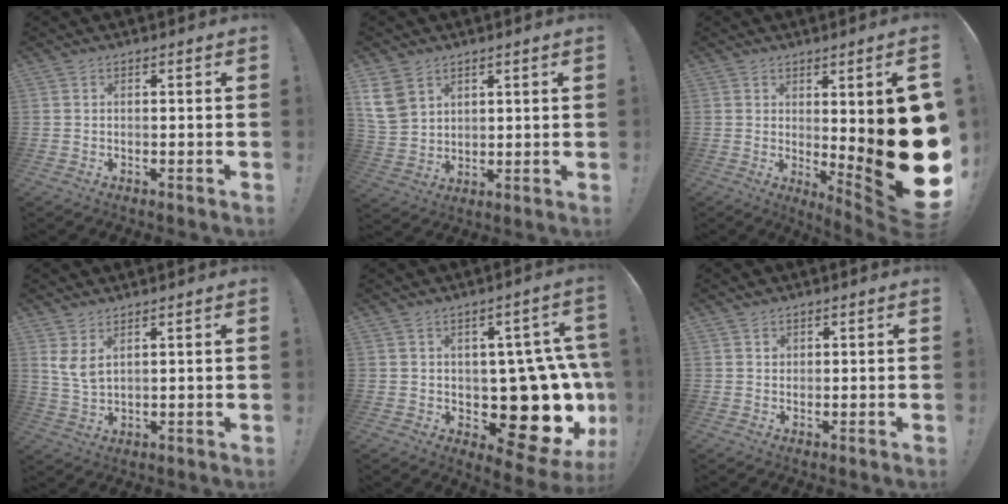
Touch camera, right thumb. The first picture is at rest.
{"total": 9.2, "force": [5.2, 6.5, 3.9], "torque": [-0.087, -0.018, 0.104]}
{"total": 16.8, "force": [0.5, 2.3, 16.7], "torque": [-0.214, -0.047, 0.017]}
{"total": 5.0, "force": [3.1, 1.6, 3.7], "torque": [-0.074, -0.022, 0.055]}
{"total": 19.6, "force": [-0.9, 11.6, 15.8], "torque": [-0.207, -0.010, 0.011]}
{"total": 1.4, "force": [0.7, 1.2, 0.0], "torque": [0.015, -0.005, 0.010]}